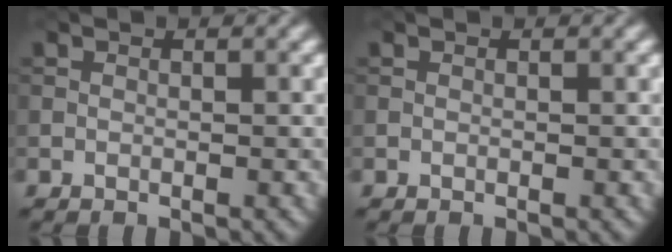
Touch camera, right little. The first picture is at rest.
{"total": 0.0}